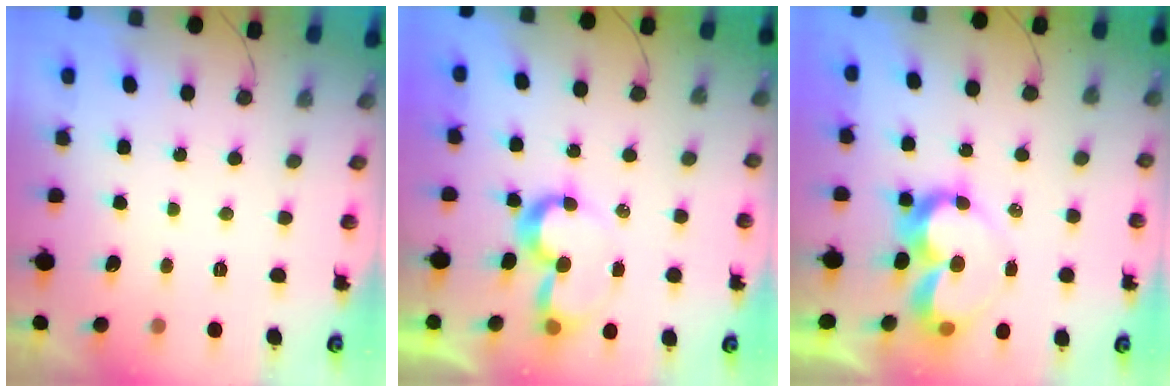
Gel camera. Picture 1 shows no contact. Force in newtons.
{"total": 8.7, "press": 8.7, "slide": 0.7}
{"total": 10.4, "press": 10.4, "slide": 0.7}